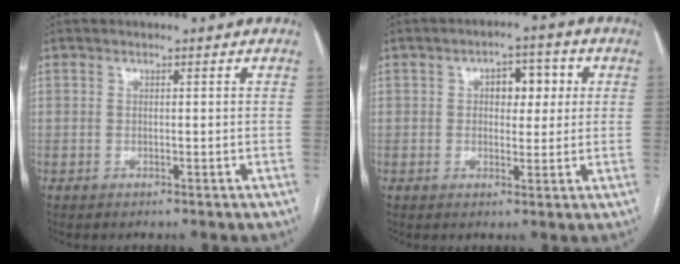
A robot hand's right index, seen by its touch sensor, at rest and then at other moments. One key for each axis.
{"total": 5.5, "fx": 1.2, "fy": 3.1, "fz": 4.4, "tx": -0.057, "ty": 0.020, "tz": 0.019}